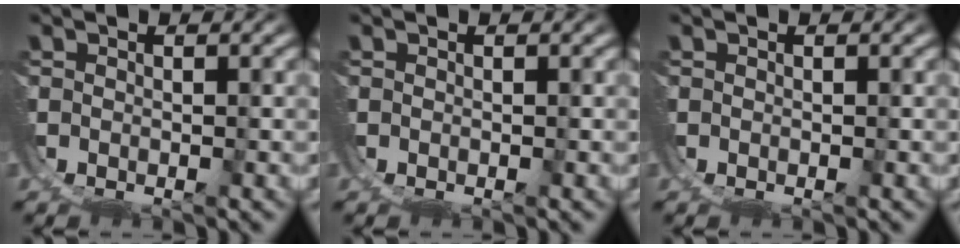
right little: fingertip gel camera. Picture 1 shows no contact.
{"total": 0.0}
{"total": 0.0}